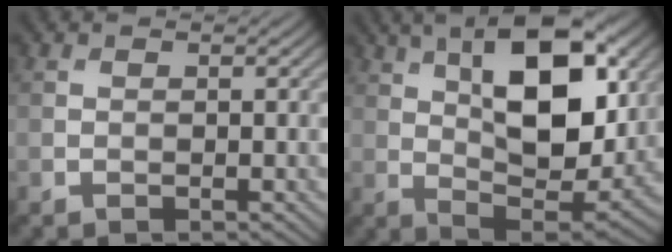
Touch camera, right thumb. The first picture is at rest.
{"total": 15.4, "force": [5.6, 7.0, 12.5], "torque": [-0.204, 0.001, 0.086]}